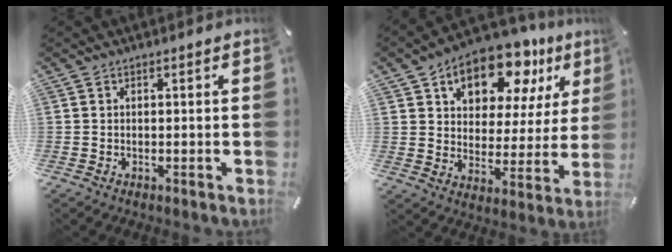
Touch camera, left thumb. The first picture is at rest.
{"total": 15.3, "force": [10.1, 8.7, 7.4], "torque": [-0.114, -0.069, 0.173]}